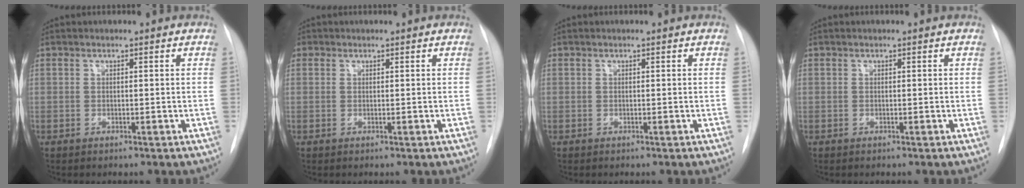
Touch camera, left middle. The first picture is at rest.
{"total": 0.6, "force": [0.3, 0.5, 0.1], "torque": [0.002, 0.002, 0.001]}
{"total": 0.0}
{"total": 0.0}